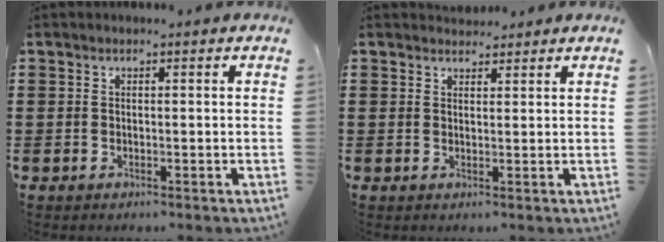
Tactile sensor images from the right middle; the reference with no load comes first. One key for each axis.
{"total": 2.0, "fx": 1.9, "fy": 0.7, "fz": -0.2, "tx": -0.002, "ty": 0.003, "tz": 0.038}